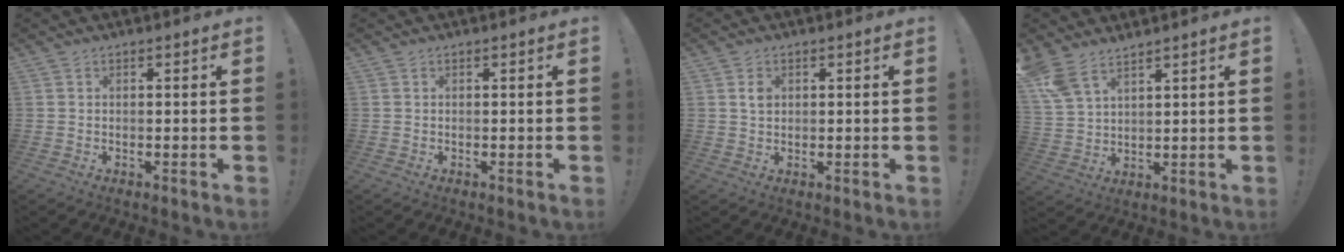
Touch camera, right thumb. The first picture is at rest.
{"total": 0.0}
{"total": 2.3, "force": [0.7, 1.6, 1.5], "torque": [-0.018, -0.002, 0.009]}
{"total": 7.8, "force": [6.2, 3.3, 3.5], "torque": [-0.070, -0.029, 0.124]}